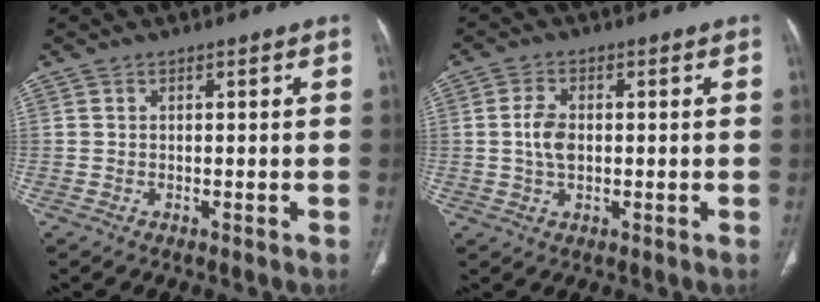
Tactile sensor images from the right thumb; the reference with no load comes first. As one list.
[{"total": 4.7, "force": [0.1, 2.8, 3.7], "torque": [-0.076, 0.004, 0.001]}]